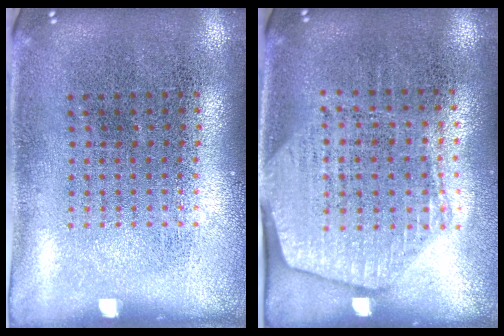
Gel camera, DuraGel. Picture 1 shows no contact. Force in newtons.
{"total": 1.7, "press": 1.5, "slide": 0.8}